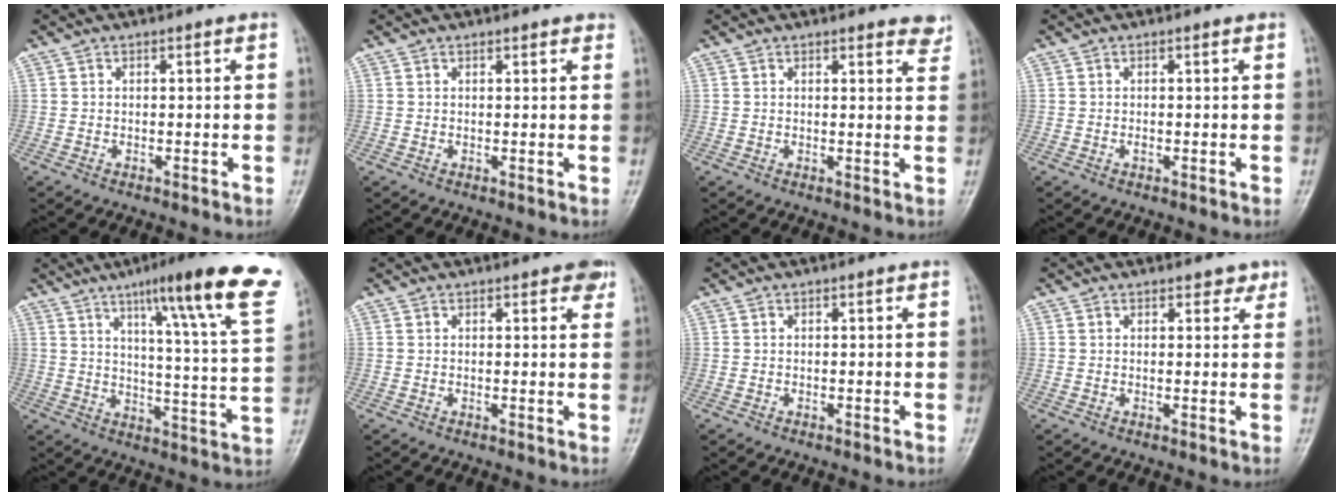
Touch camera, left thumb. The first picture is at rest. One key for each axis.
{"total": 1.4, "fx": 1.2, "fy": 0.5, "fz": 0.5, "tx": 0.000, "ty": -0.001, "tz": 0.013}
{"total": 4.2, "fx": 3.7, "fy": 1.2, "fz": 1.5, "tx": 0.002, "ty": -0.020, "tz": 0.031}
{"total": 0.6, "fx": 0.1, "fy": 0.3, "fz": 0.5, "tx": -0.007, "ty": 0.000, "tz": 0.001}
{"total": 23.1, "fx": 13.8, "fy": 2.5, "fz": 18.3, "tx": -0.235, "ty": -0.048, "tz": 0.184}
{"total": 3.1, "fx": 2.0, "fy": 1.3, "fz": 2.0, "tx": -0.009, "ty": -0.005, "tz": 0.020}
{"total": 0.0}
{"total": 2.1, "fx": 1.6, "fy": 1.2, "fz": 0.7, "tx": 0.009, "ty": -0.008, "tz": 0.015}